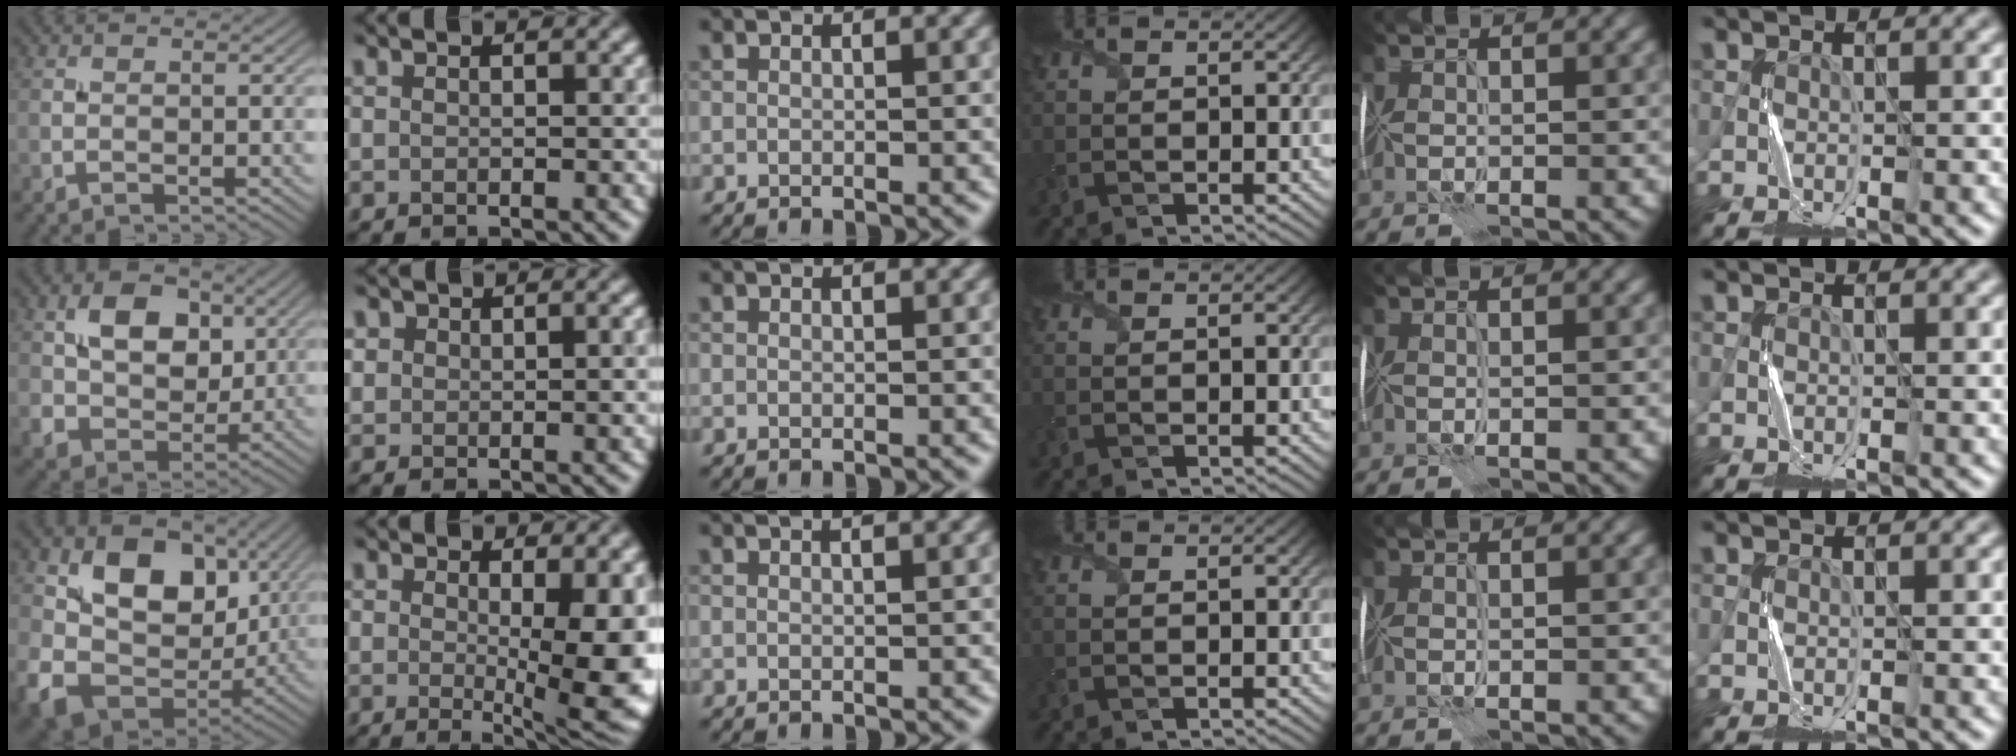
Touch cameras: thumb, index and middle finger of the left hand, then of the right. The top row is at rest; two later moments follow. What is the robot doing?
{"motion": "fold", "object": "handkerchief"}